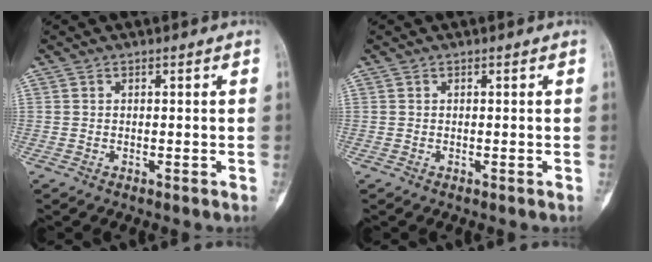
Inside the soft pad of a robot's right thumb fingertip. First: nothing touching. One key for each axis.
{"total": 0.0}